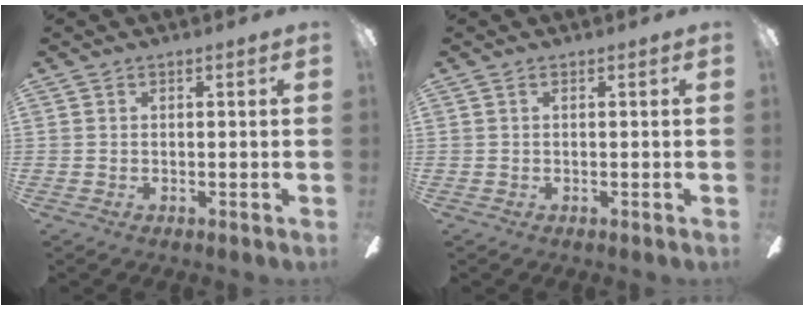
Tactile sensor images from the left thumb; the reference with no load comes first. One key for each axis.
{"total": 0.0}